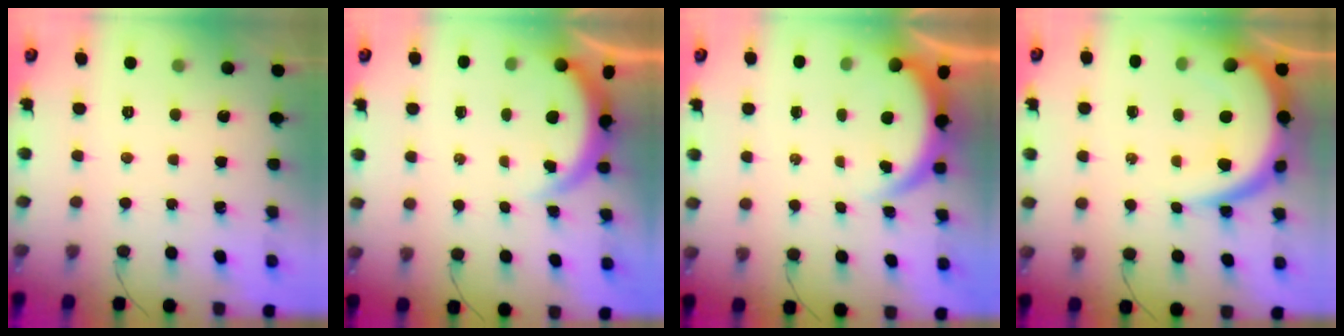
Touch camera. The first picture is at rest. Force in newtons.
{"total": 3.9, "press": 3.7, "slide": 1.5}
{"total": 3.8, "press": 3.8, "slide": 0.1}
{"total": 11.4, "press": 11.4, "slide": 1.0}